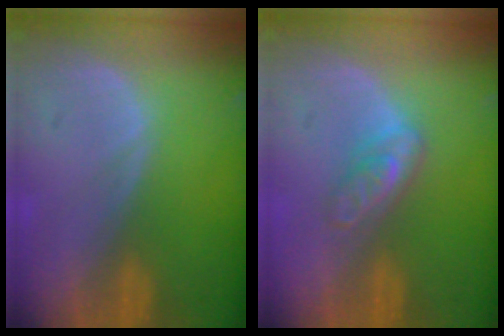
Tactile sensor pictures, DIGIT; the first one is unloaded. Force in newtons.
{"total": 4.8, "press": 4.2, "slide": 2.3}